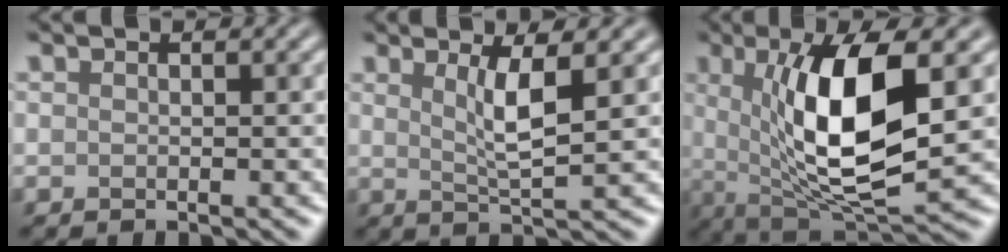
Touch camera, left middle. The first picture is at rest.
{"total": 3.5, "force": [1.2, 0.6, 3.3], "torque": [-0.058, -0.005, 0.024]}
{"total": 10.0, "force": [1.7, 3.1, 9.3], "torque": [-0.152, -0.009, 0.034]}